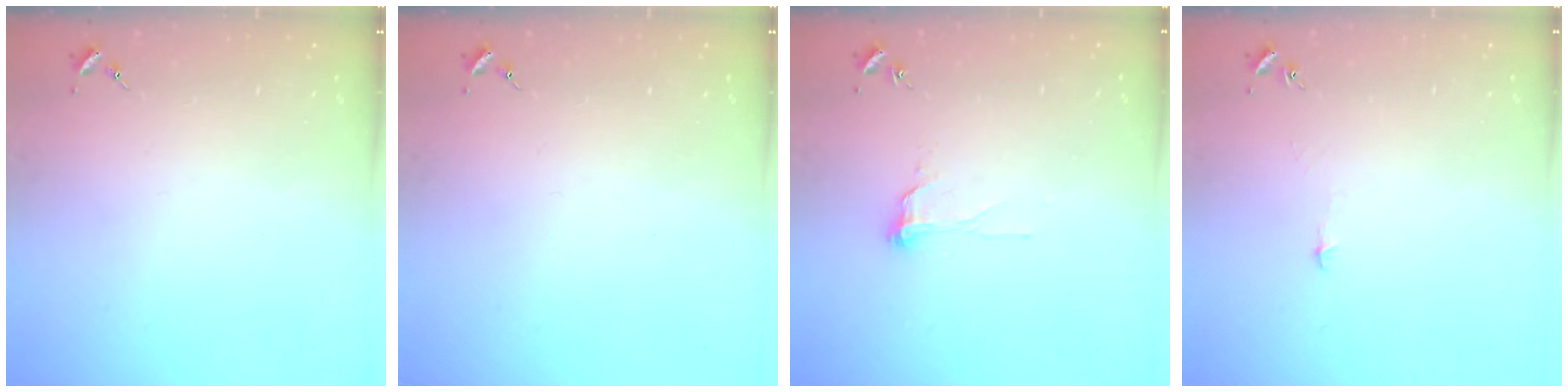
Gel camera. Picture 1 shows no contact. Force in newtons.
{"total": 0.0}
{"total": 8.2, "press": 8.2, "slide": 0.7}
{"total": 2.9, "press": 2.9, "slide": 0.3}